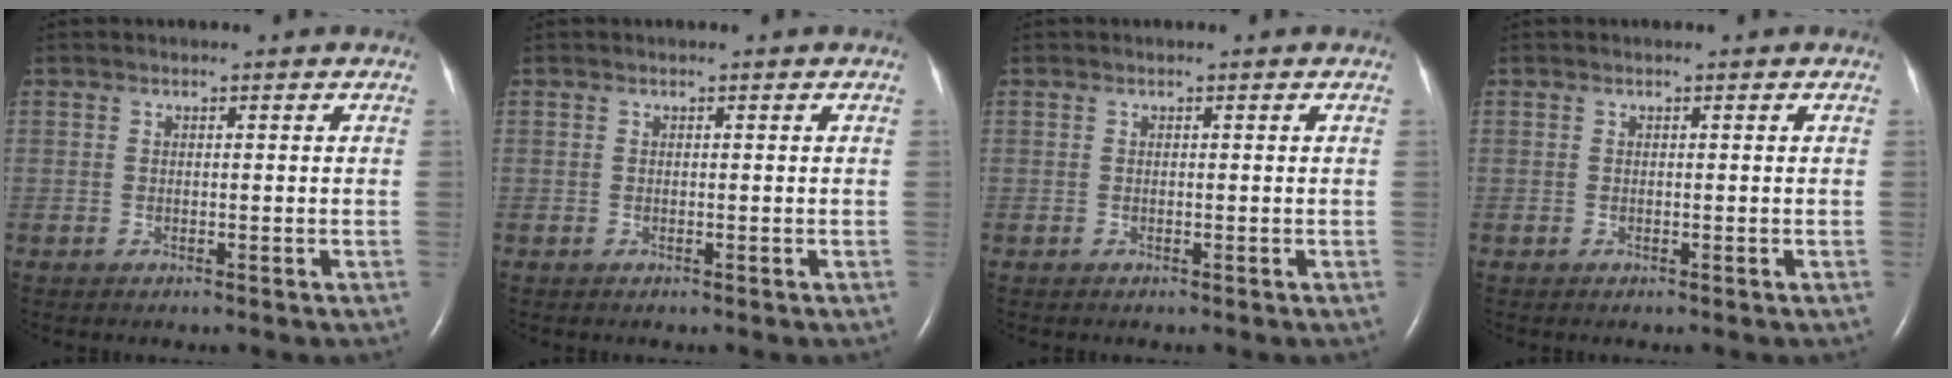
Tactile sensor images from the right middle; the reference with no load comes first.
{"total": 0.0}
{"total": 0.0}
{"total": 0.0}